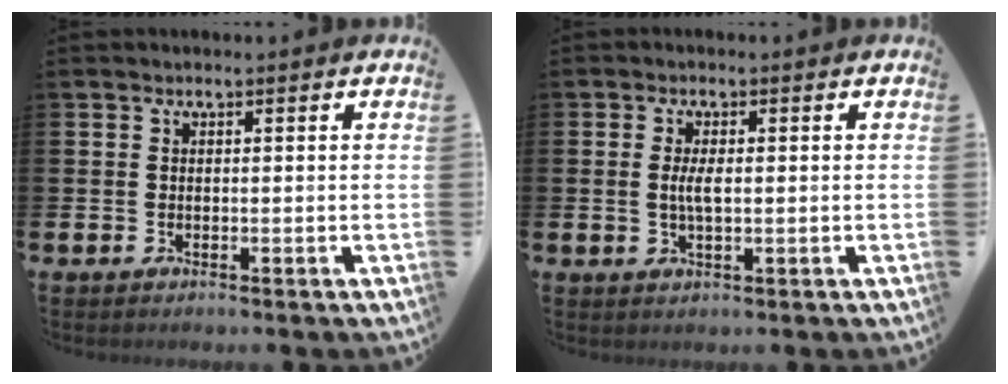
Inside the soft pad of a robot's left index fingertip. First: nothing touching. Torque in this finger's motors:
{"motor_torque": [0.57, 0.25, 0.11, 0.06]}